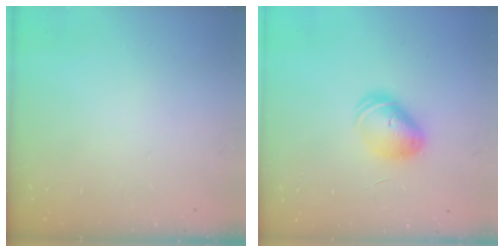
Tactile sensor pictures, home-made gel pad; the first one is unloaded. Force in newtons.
{"total": 8.5, "press": 8.5, "slide": 1.0}